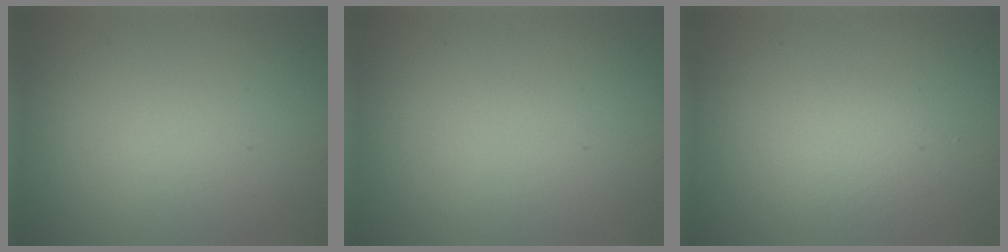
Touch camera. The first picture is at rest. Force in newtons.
{"total": 0.0}
{"total": 1.5, "press": 1.5, "slide": 0.1}